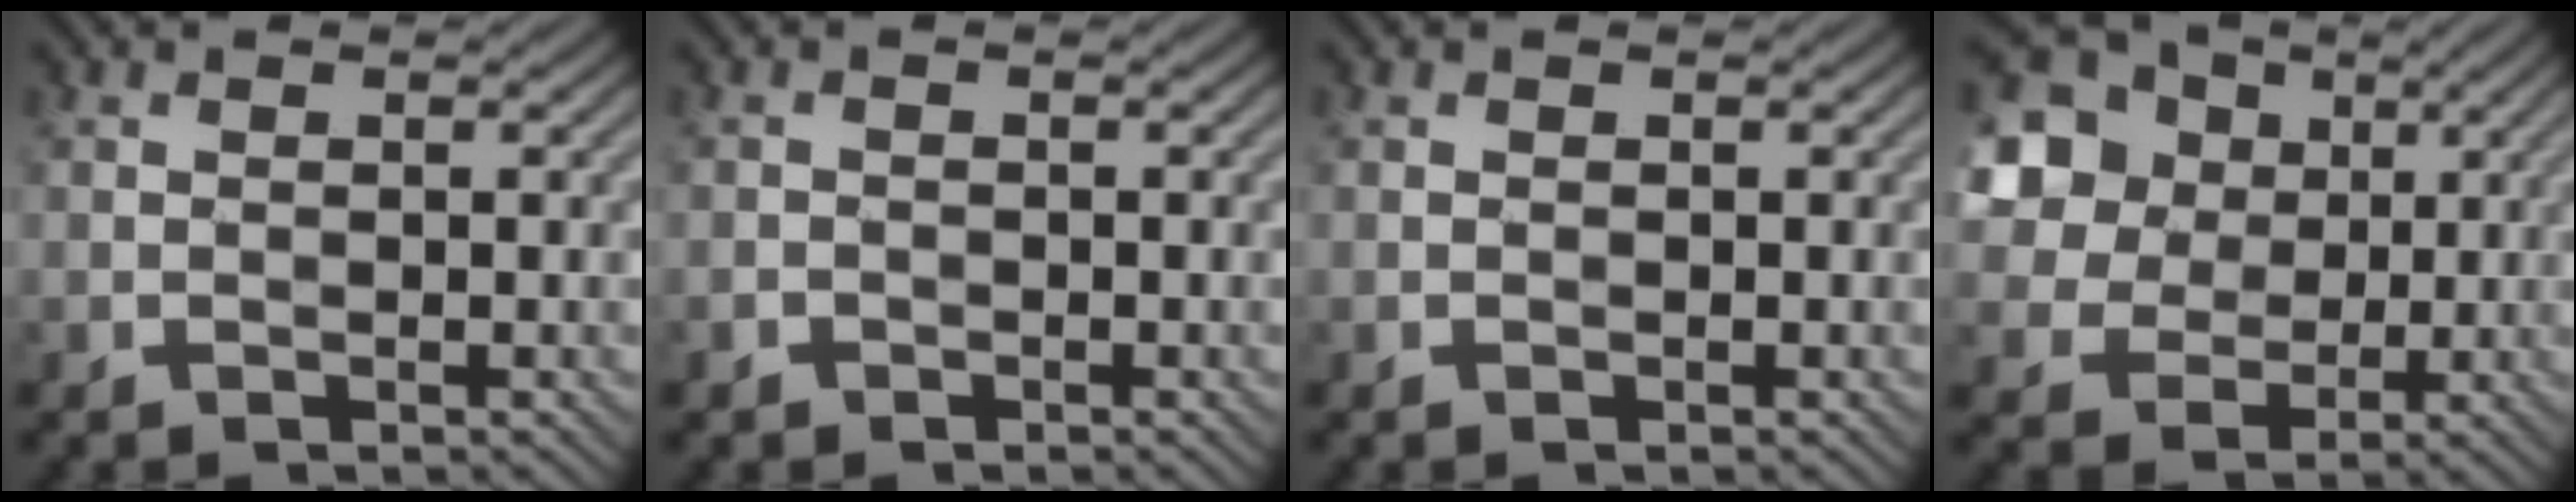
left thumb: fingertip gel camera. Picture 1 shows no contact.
{"total": 0.9, "force": [-0.7, 0.6, 0.1], "torque": [-0.003, 0.000, -0.014]}
{"total": 0.0}
{"total": 18.6, "force": [7.5, 15.2, 7.5], "torque": [-0.246, 0.025, 0.153]}